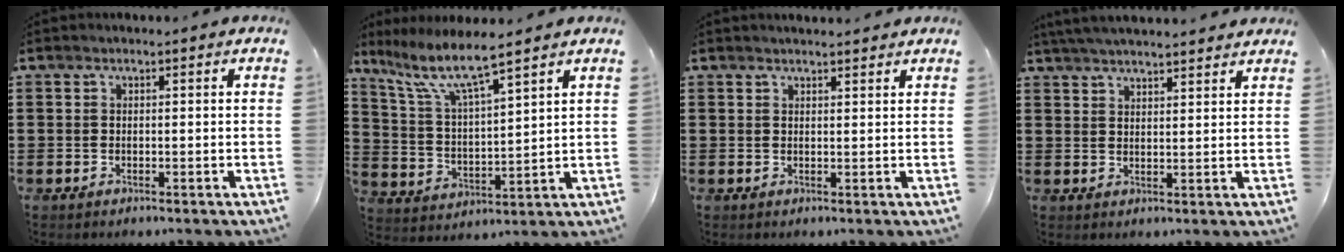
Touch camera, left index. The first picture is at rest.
{"total": 7.4, "force": [5.9, 0.8, 4.4], "torque": [-0.112, -0.030, 0.098]}
{"total": 1.3, "force": [1.3, 0.1, 0.1], "torque": [-0.005, 0.002, 0.025]}
{"total": 3.8, "force": [3.7, -0.1, 0.8], "torque": [-0.027, -0.009, 0.068]}